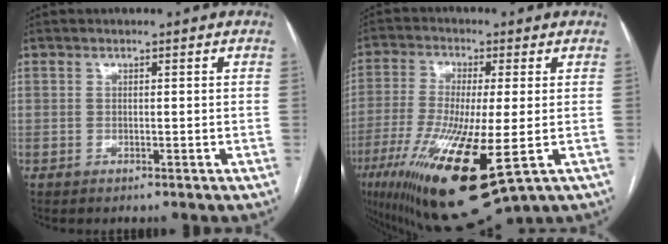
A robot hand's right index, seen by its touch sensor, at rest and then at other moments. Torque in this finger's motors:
{"motor_torque": [1.99, -0.14, 0.64, 0.18]}